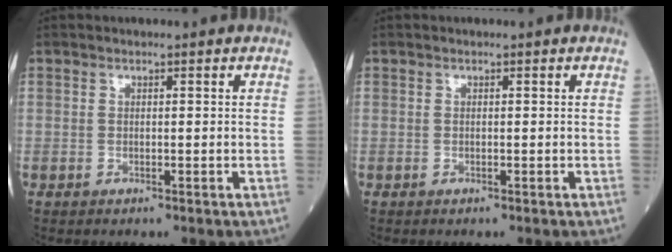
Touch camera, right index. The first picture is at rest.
{"total": 0.0}